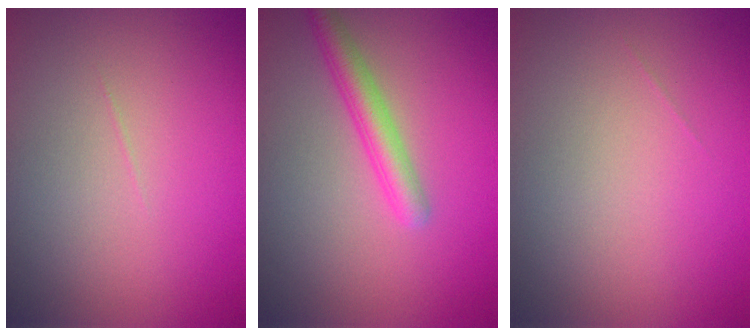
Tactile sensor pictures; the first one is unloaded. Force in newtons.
{"total": 2.9, "press": 2.9, "slide": 0.1}
{"total": 0.0}